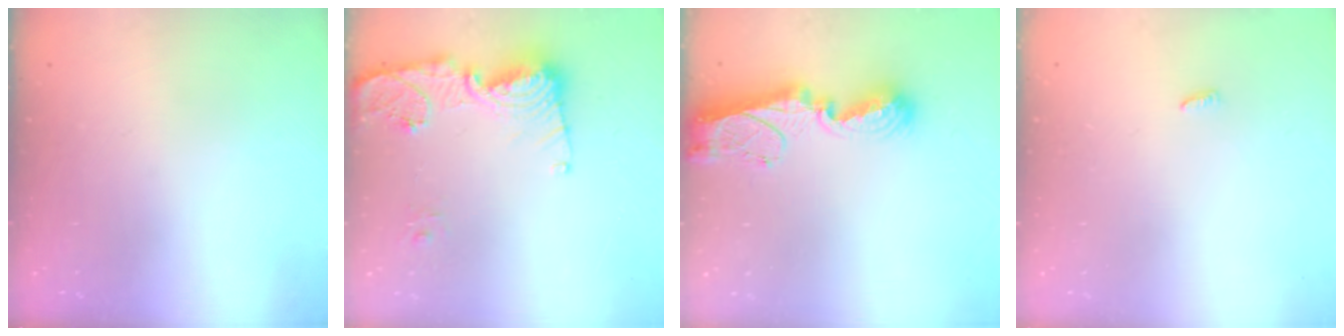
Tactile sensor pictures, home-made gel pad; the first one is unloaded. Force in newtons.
{"total": 14.0, "press": 13.9, "slide": 1.5}
{"total": 11.3, "press": 11.2, "slide": 1.0}
{"total": 2.4, "press": 2.4, "slide": 0.2}